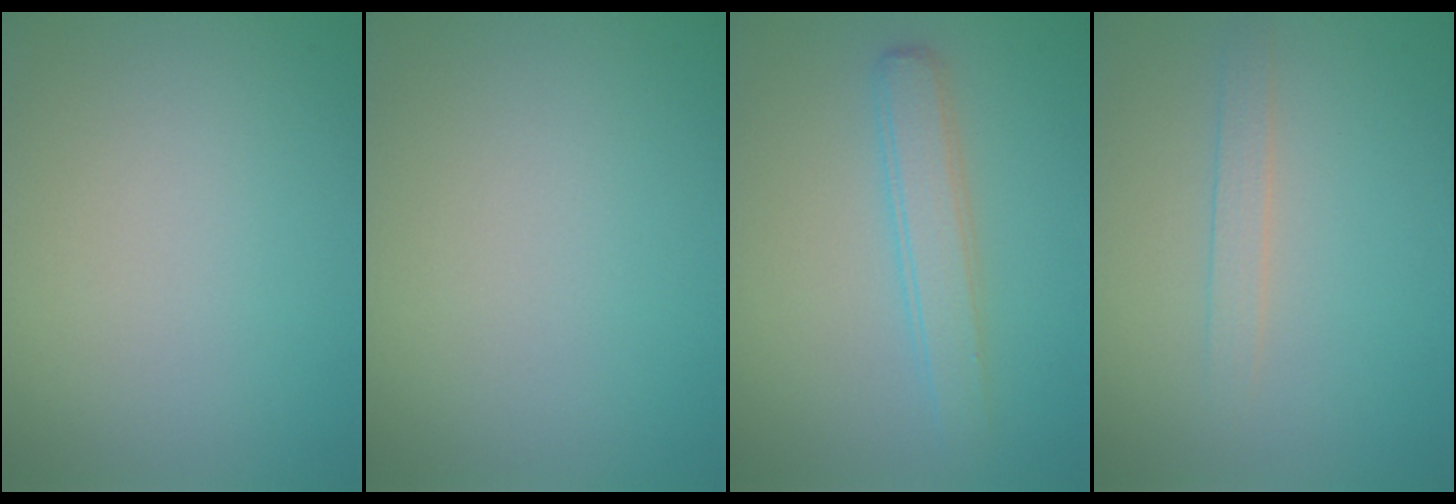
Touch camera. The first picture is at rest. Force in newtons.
{"total": 0.0}
{"total": 2.9, "press": 2.9, "slide": 0.1}
{"total": 1.5, "press": 1.5, "slide": 0.1}